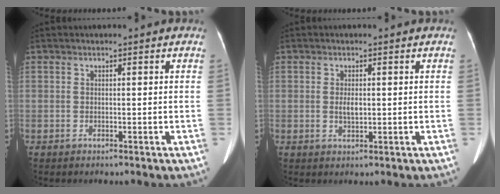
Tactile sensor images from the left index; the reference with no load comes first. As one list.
[{"total": 1.8, "force": [0.1, 0.8, 1.6], "torque": [-0.032, -0.001, 0.003]}]